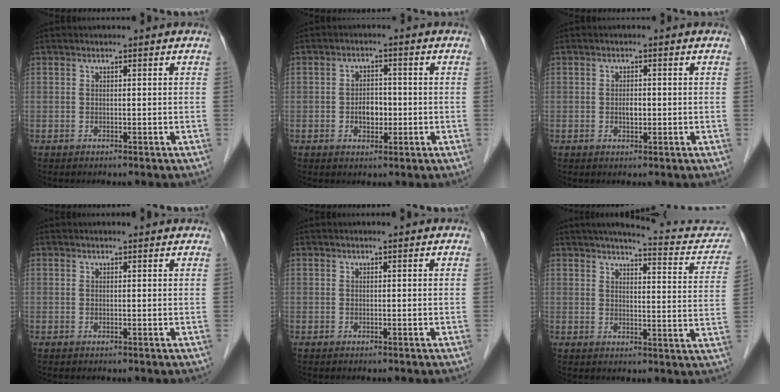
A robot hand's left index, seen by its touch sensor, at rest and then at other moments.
{"total": 3.5, "force": [-0.9, 2.2, 2.5], "torque": [-0.041, 0.003, -0.013]}
{"total": 1.6, "force": [-0.4, 0.8, 1.3], "torque": [-0.024, -0.003, -0.006]}
{"total": 2.1, "force": [2.1, 0.3, 0.4], "torque": [-0.010, 0.008, 0.020]}
{"total": 0.0}
{"total": 14.4, "force": [12.6, 3.0, 6.4], "torque": [-0.059, -0.009, 0.129]}